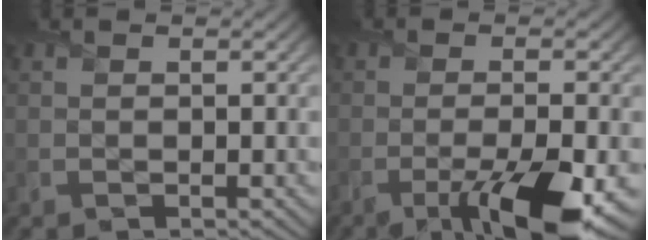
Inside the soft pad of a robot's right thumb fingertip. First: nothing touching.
{"total": 9.3, "force": [-4.4, 2.3, 7.8], "torque": [-0.135, -0.022, -0.068]}